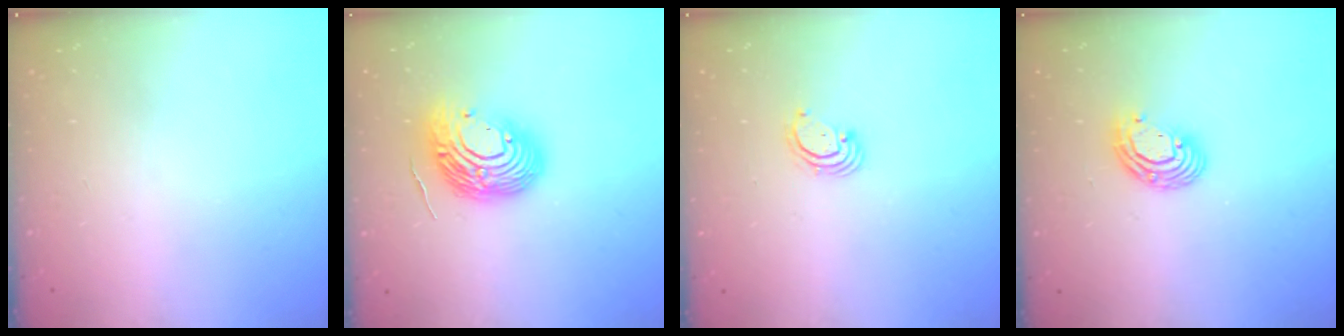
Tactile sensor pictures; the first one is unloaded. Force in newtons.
{"total": 13.7, "press": 13.6, "slide": 1.8}
{"total": 2.5, "press": 2.5, "slide": 0.3}
{"total": 8.0, "press": 7.9, "slide": 1.2}